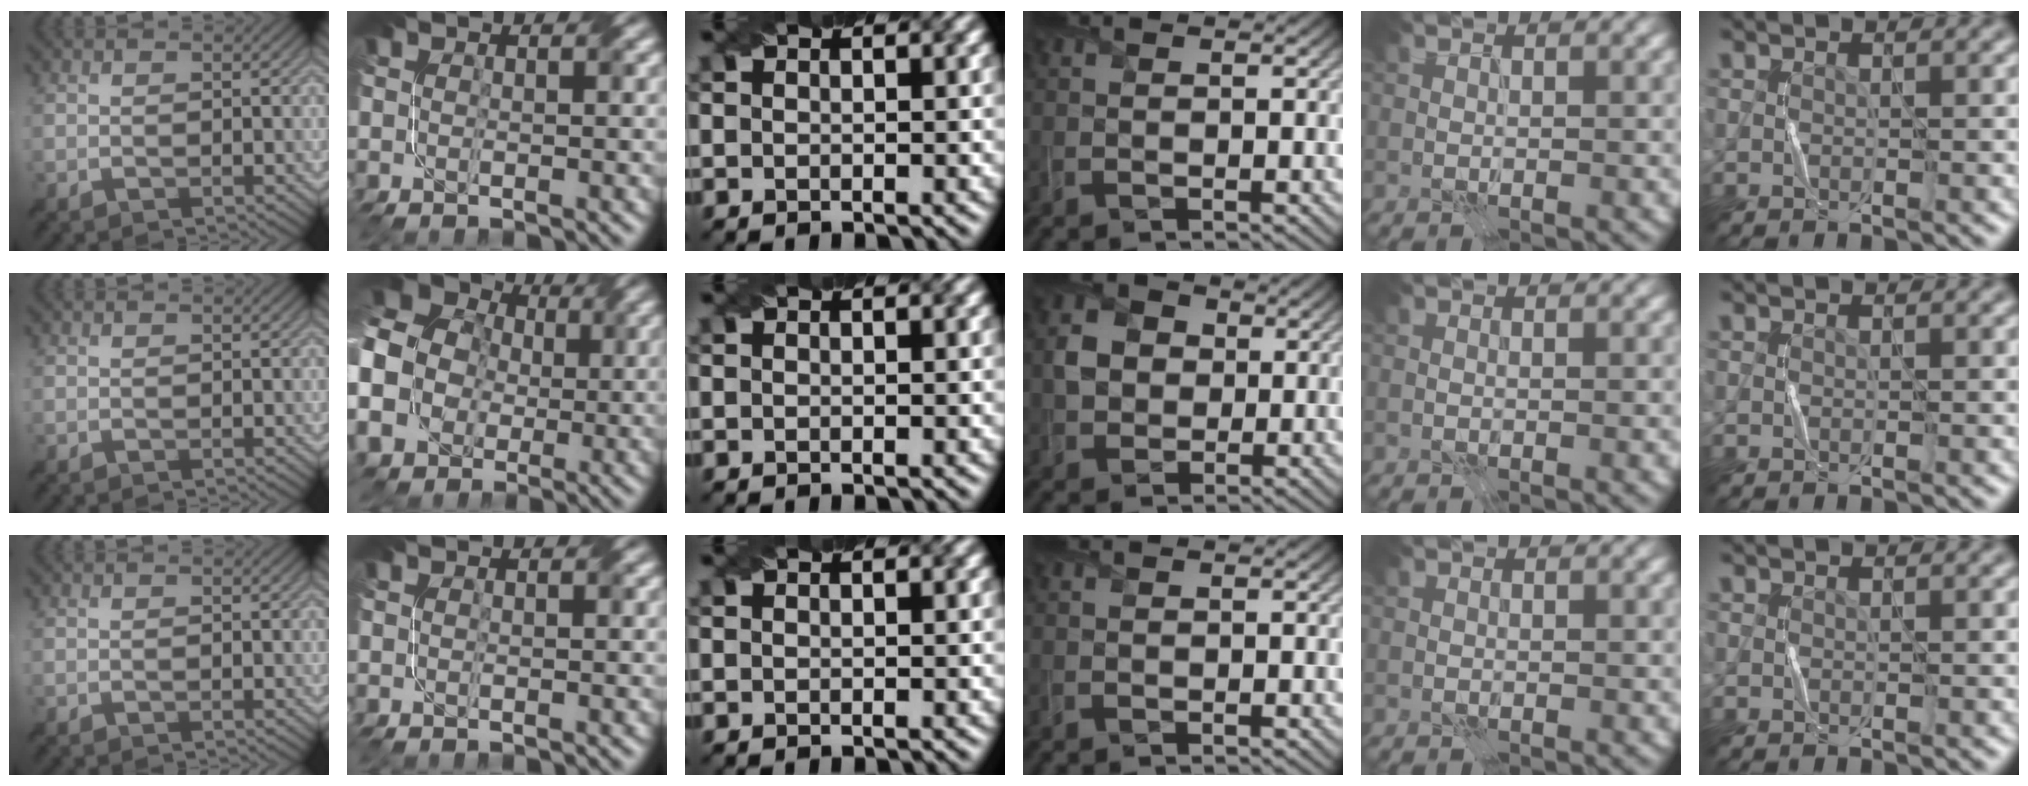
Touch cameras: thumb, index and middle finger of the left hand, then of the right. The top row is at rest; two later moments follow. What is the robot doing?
{"motion": "fold", "object": "bubble wrap"}